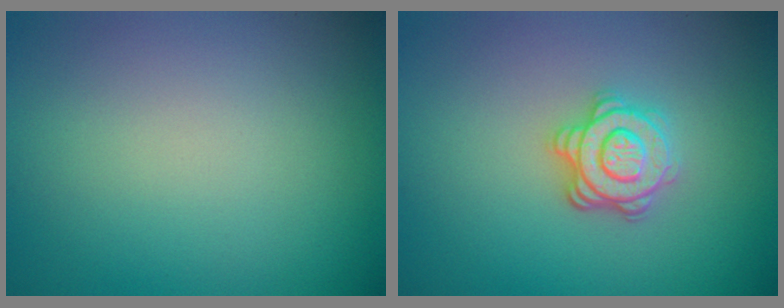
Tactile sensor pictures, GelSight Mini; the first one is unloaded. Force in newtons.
{"total": 3.6, "press": 3.1, "slide": 1.9}